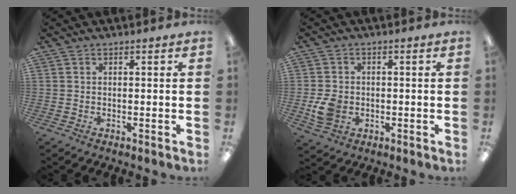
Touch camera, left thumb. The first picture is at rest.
{"total": 5.8, "force": [-1.3, 4.7, 3.1], "torque": [-0.055, -0.003, -0.027]}